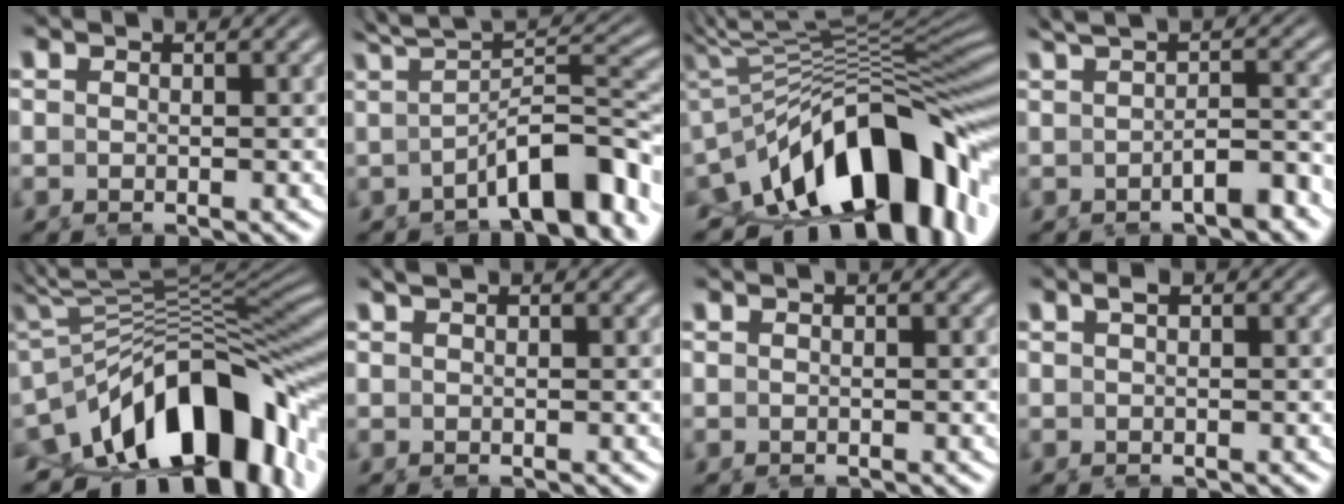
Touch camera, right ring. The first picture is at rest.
{"total": 6.7, "force": [-1.2, 1.9, 6.3], "torque": [-0.080, 0.006, -0.017]}
{"total": 16.7, "force": [-5.2, 8.9, 13.1], "torque": [-0.208, -0.031, -0.058]}
{"total": 2.9, "force": [-0.2, 0.3, 2.9], "torque": [-0.034, 0.011, -0.009]}
{"total": 17.5, "force": [-6.6, 10.0, 12.7], "torque": [-0.198, -0.044, -0.076]}
{"total": 0.8, "force": [0.5, -0.6, 0.0], "torque": [0.002, -0.001, 0.012]}
{"total": 0.0}
{"total": 0.7, "force": [0.3, -0.4, 0.5], "torque": [-0.007, 0.002, 0.007]}